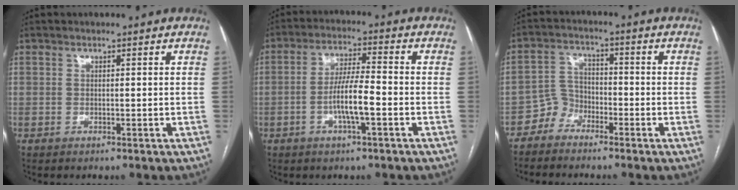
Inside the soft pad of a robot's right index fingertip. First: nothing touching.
{"total": 7.0, "force": [-2.2, 0.8, 6.6], "torque": [-0.129, 0.006, -0.041]}
{"total": 3.8, "force": [-2.9, 2.5, 0.0], "torque": [0.008, 0.007, -0.059]}